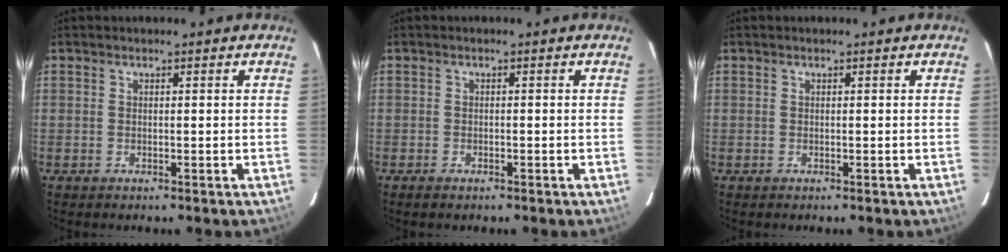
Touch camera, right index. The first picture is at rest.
{"total": 1.5, "force": [-1.2, 0.7, 0.7], "torque": [-0.018, -0.001, -0.023]}
{"total": 0.0}